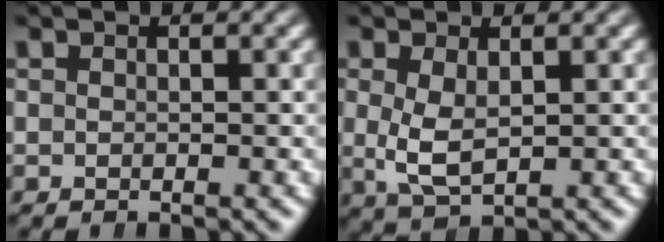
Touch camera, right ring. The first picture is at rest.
{"total": 3.5, "force": [0.0, 2.3, 2.7], "torque": [-0.075, -0.023, 0.015]}